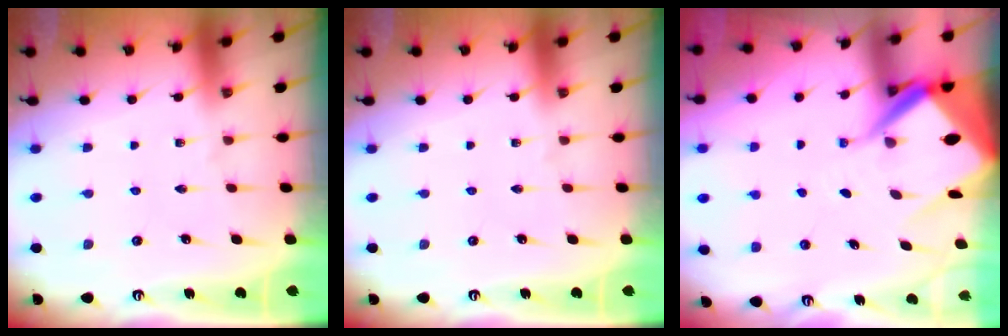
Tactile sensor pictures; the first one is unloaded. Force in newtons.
{"total": 0.0}
{"total": 10.7, "press": 10.7, "slide": 1.1}